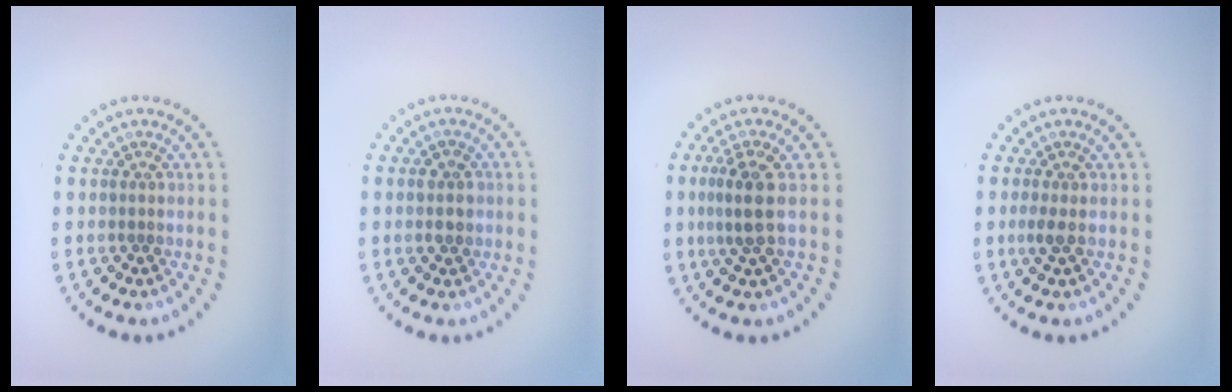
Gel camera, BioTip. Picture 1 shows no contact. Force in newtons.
{"total": 1.4, "press": 1.4, "slide": 0.4}
{"total": 2.7, "press": 2.3, "slide": 1.5}
{"total": 1.0, "press": 0.9, "slide": 0.3}